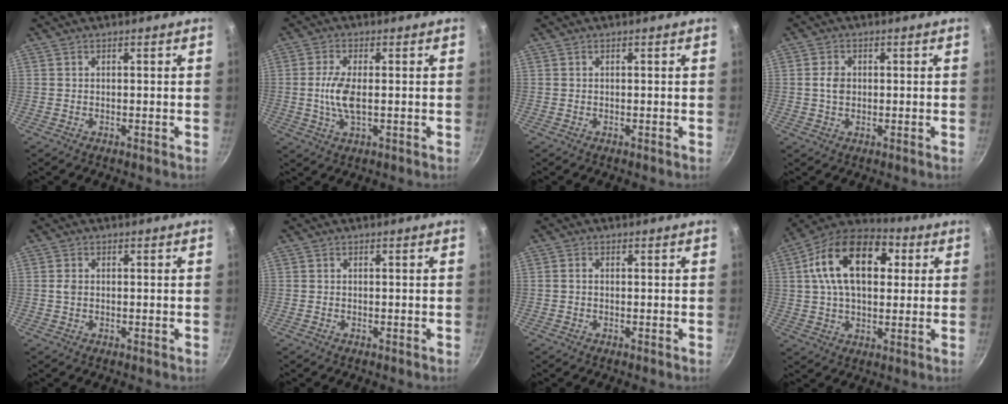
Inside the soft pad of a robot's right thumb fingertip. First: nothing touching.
{"total": 6.2, "force": [-0.1, 2.5, 5.7], "torque": [-0.125, -0.001, -0.006]}
{"total": 0.0}
{"total": 3.3, "force": [0.2, 2.6, 2.1], "torque": [-0.028, 0.003, 0.001]}
{"total": 1.4, "force": [0.1, 1.1, 0.9], "torque": [-0.016, 0.001, -0.001]}
{"total": 0.0}
{"total": 1.1, "force": [-0.1, 0.8, 0.7], "torque": [-0.012, 0.005, -0.004]}
{"total": 19.5, "force": [4.8, 12.2, 14.5], "torque": [-0.219, 0.016, 0.060]}